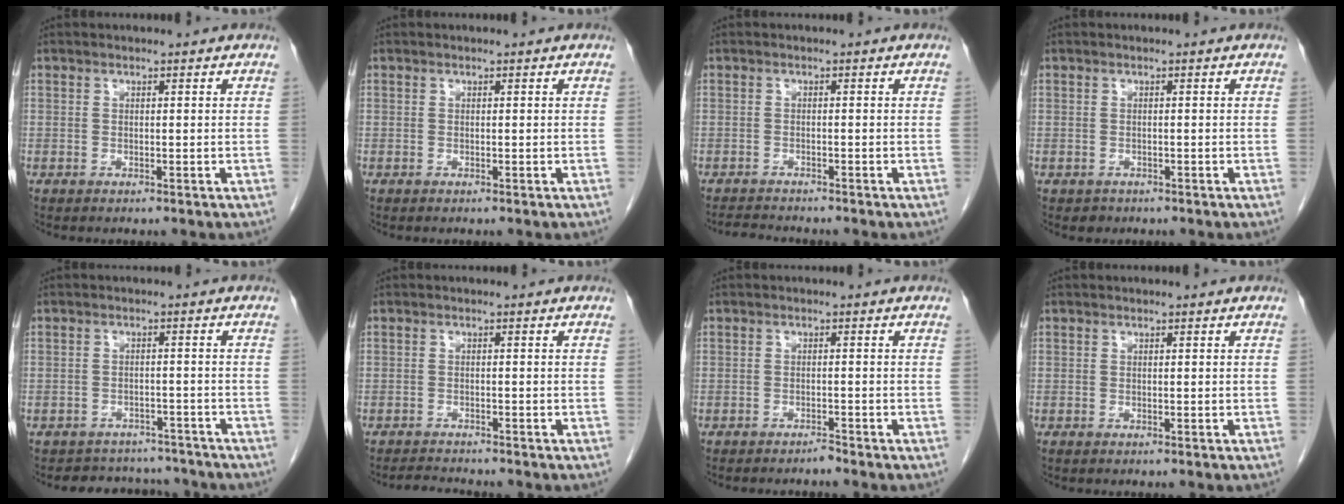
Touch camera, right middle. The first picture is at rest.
{"total": 0.0}
{"total": 3.1, "force": [-3.0, 0.0, 0.6], "torque": [-0.012, -0.014, -0.050]}
{"total": 1.0, "force": [-0.6, 0.8, 0.0], "torque": [-0.007, 0.002, -0.007]}
{"total": 7.0, "force": [-6.5, 2.7, -0.1], "torque": [0.011, 0.020, -0.079]}
{"total": 2.7, "force": [-2.6, -0.1, 0.3], "torque": [-0.010, -0.014, -0.044]}
{"total": 1.5, "force": [-1.4, -0.3, 0.2], "torque": [-0.001, 0.000, -0.023]}
{"total": 0.0}